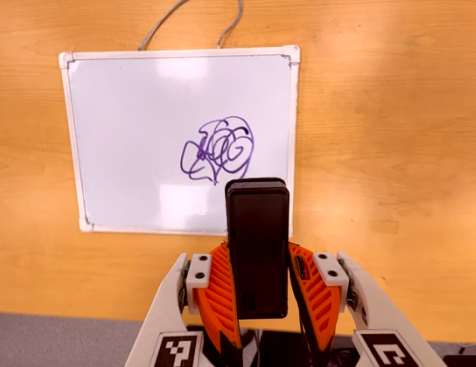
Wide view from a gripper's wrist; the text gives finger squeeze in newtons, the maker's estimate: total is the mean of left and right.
{"total": 4.7, "left": 3.8, "right": 5.7}